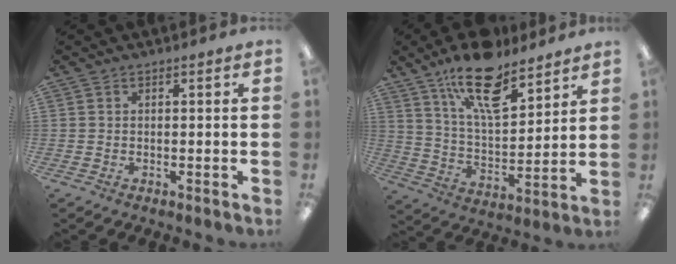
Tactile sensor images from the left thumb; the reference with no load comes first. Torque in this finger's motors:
{"motor_torque": [0.43, 0.37, 1.57, -1.20, 0.39]}